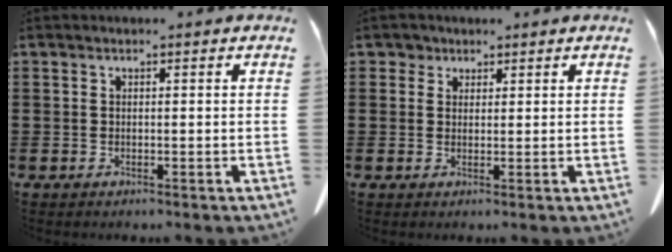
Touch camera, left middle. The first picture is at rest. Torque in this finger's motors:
{"motor_torque": [-0.25, 0.23, -0.01, -0.01]}